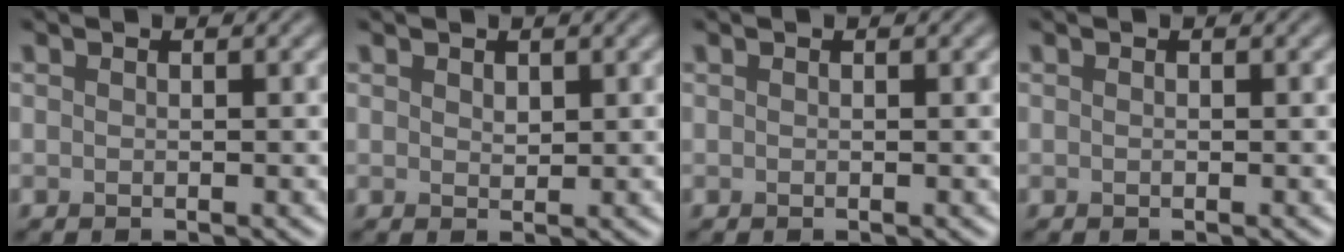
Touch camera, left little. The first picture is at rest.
{"total": 0.8, "force": [0.5, 0.5, 0.4], "torque": [-0.009, -0.002, 0.011]}
{"total": 0.0}
{"total": 0.0}